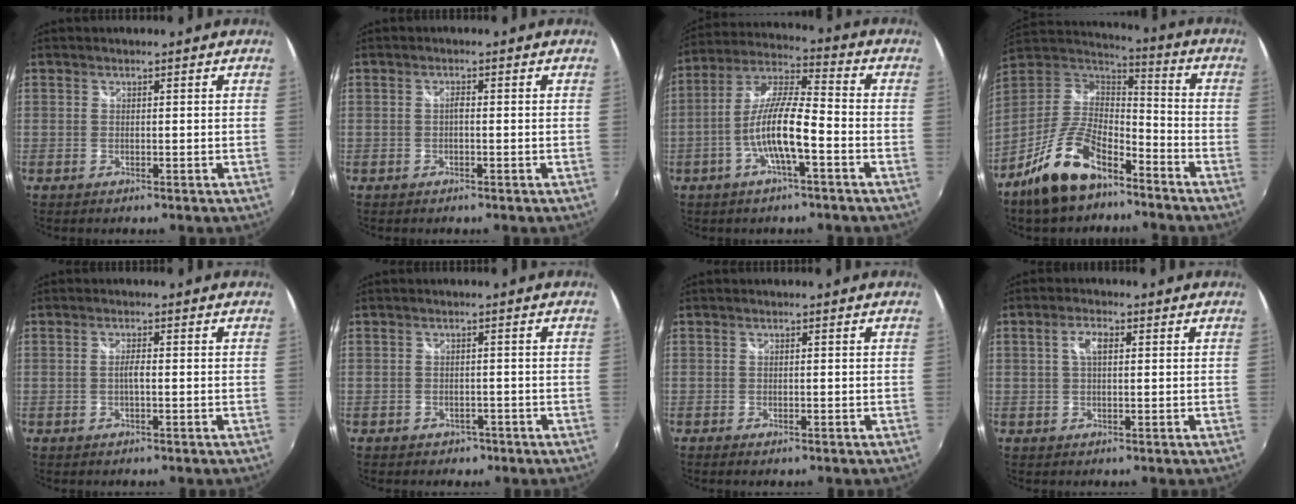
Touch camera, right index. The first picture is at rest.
{"total": 0.9, "force": [-0.3, 0.3, 0.8], "torque": [-0.015, 0.004, -0.006]}
{"total": 11.1, "force": [-4.0, 1.9, 10.2], "torque": [-0.209, 0.004, -0.077]}
{"total": 17.1, "force": [-10.9, 7.5, 10.8], "torque": [-0.234, -0.007, -0.199]}
{"total": 1.6, "force": [-0.3, 0.2, 1.5], "torque": [-0.030, 0.001, -0.008]}
{"total": 3.2, "force": [-1.8, 2.5, 0.8], "torque": [-0.021, -0.002, -0.023]}
{"total": 0.9, "force": [-0.6, 0.4, 0.5], "torque": [-0.011, -0.005, -0.011]}
{"total": 3.4, "force": [0.7, 1.4, 3.0], "torque": [-0.056, 0.008, 0.013]}